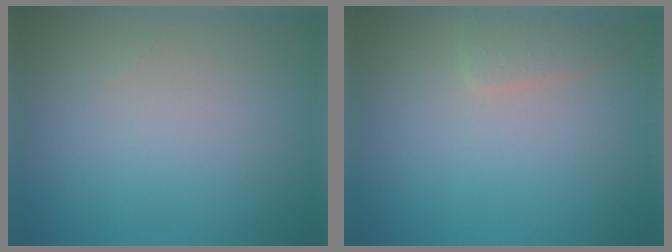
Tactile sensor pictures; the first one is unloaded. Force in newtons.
{"total": 1.3, "press": 1.3, "slide": 0.1}